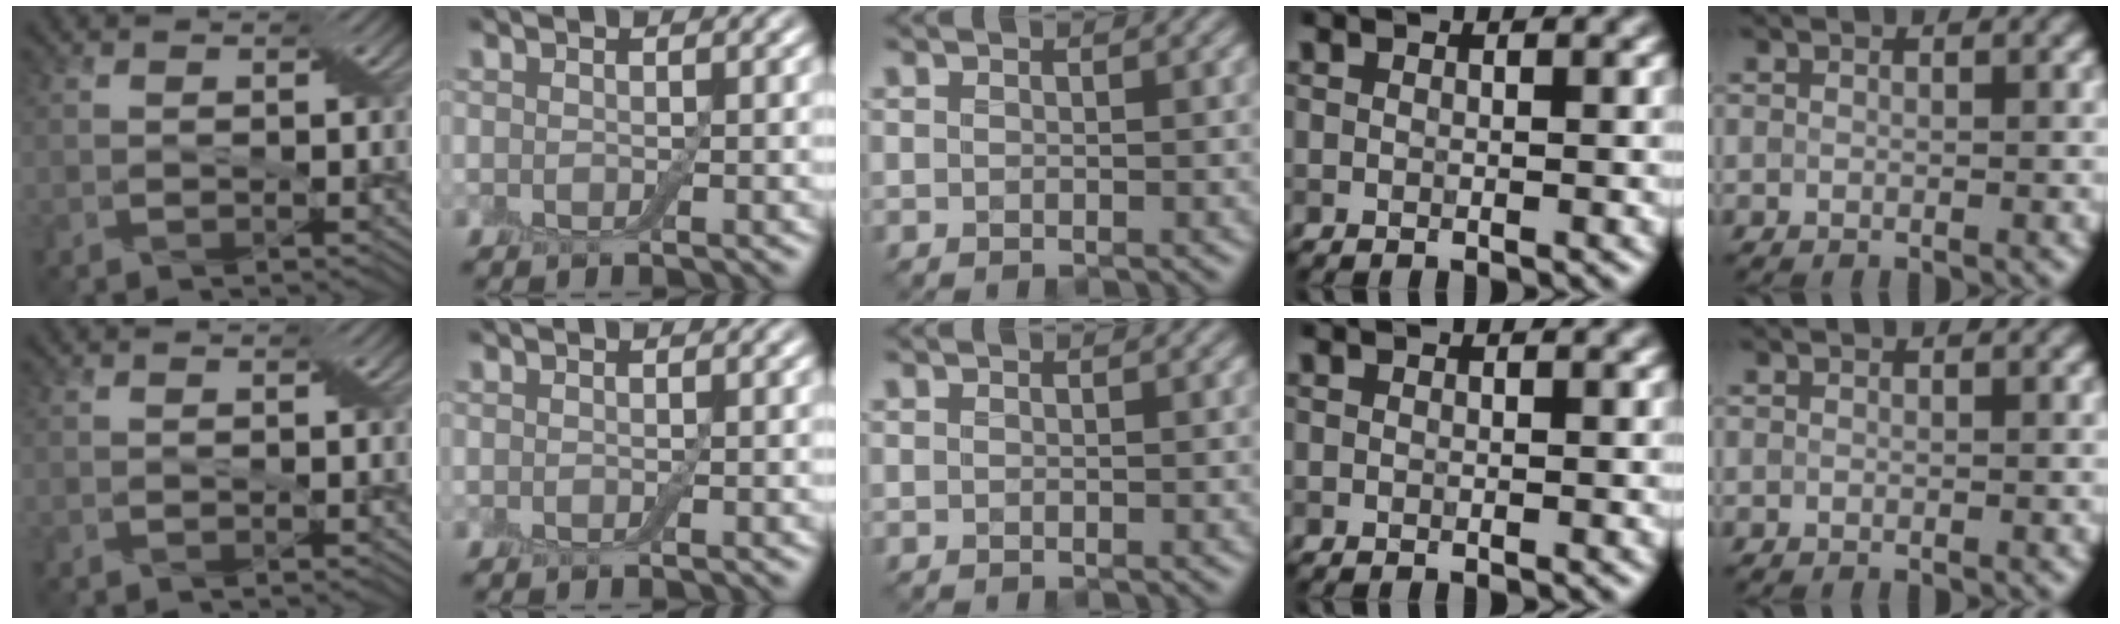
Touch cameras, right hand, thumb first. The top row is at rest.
{}